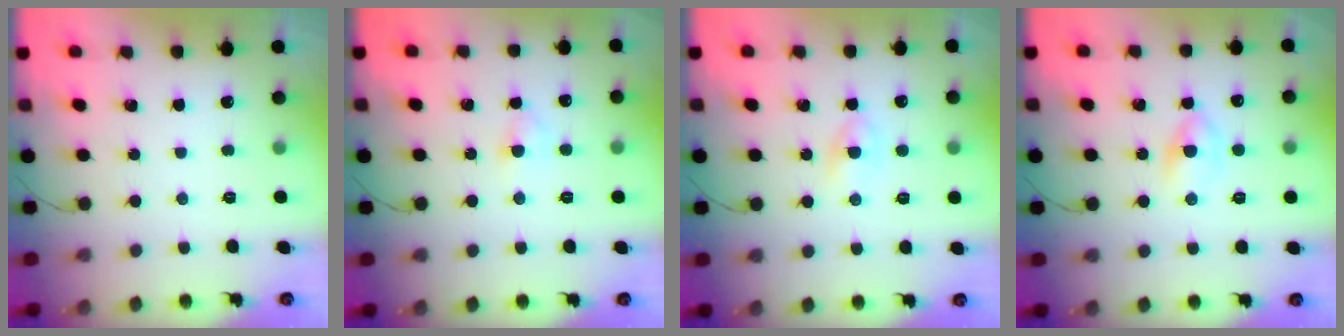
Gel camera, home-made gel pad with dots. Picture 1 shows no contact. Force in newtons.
{"total": 3.0, "press": 2.8, "slide": 1.0}
{"total": 2.1, "press": 2.0, "slide": 0.7}
{"total": 2.6, "press": 2.3, "slide": 1.1}